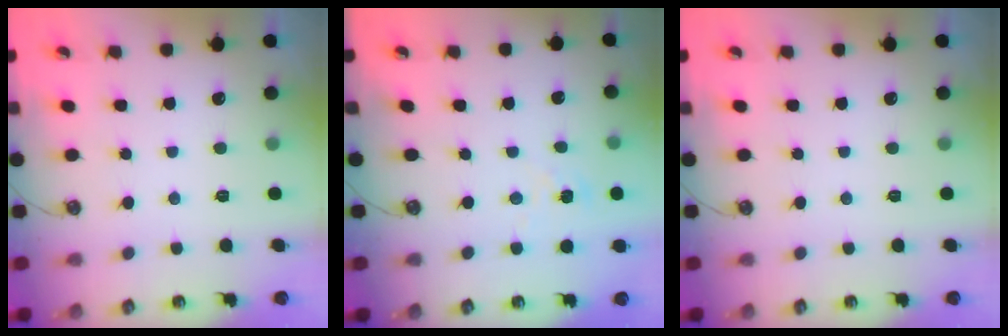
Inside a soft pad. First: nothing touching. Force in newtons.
{"total": 1.0, "press": 1.0, "slide": 0.2}
{"total": 0.0}